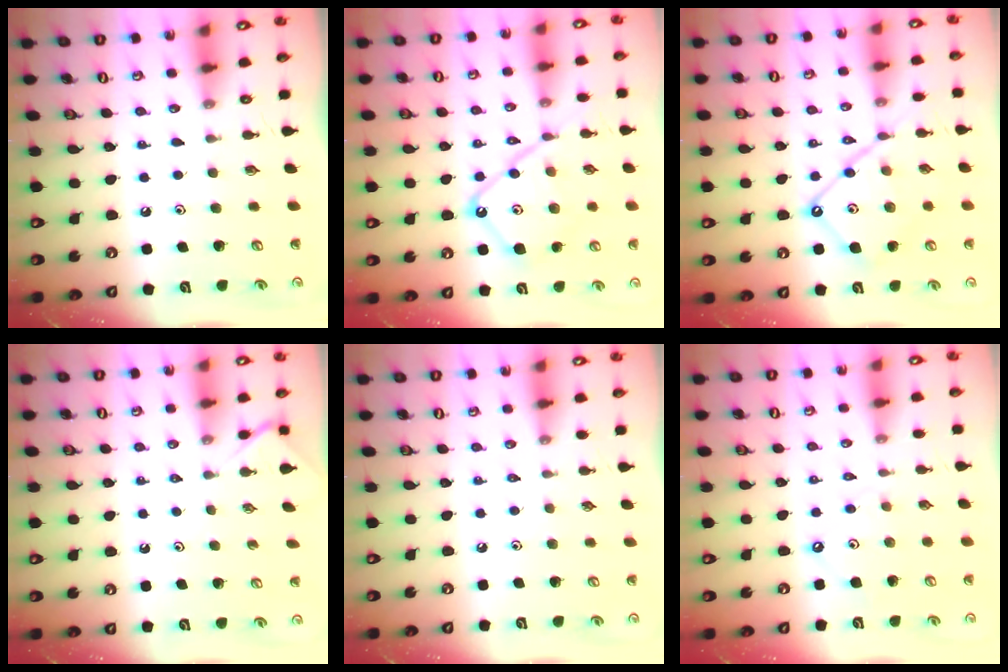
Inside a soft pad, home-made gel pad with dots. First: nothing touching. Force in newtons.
{"total": 14.0, "press": 13.9, "slide": 1.5}
{"total": 13.5, "press": 13.5, "slide": 1.3}
{"total": 4.5, "press": 4.5, "slide": 0.5}
{"total": 1.2, "press": 1.1, "slide": 0.3}
{"total": 2.1, "press": 2.1, "slide": 0.3}